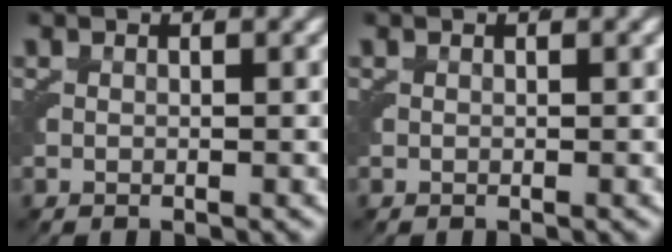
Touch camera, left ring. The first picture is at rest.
{"total": 0.0}